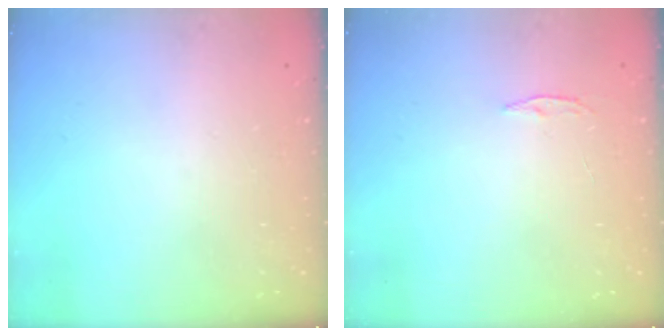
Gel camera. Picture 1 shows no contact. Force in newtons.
{"total": 3.2, "press": 3.2, "slide": 0.4}